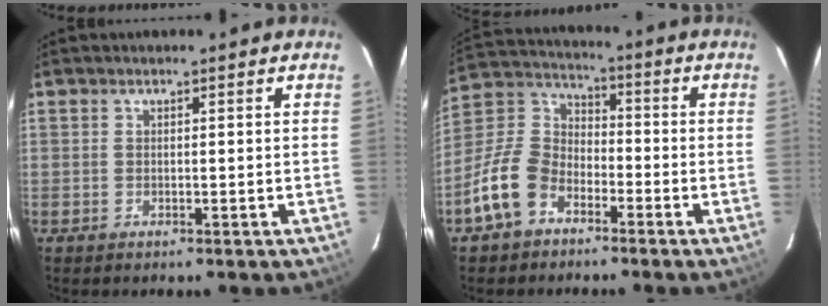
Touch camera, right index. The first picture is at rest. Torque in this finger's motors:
{"motor_torque": [0.69, -0.89, 0.07, 0.00]}